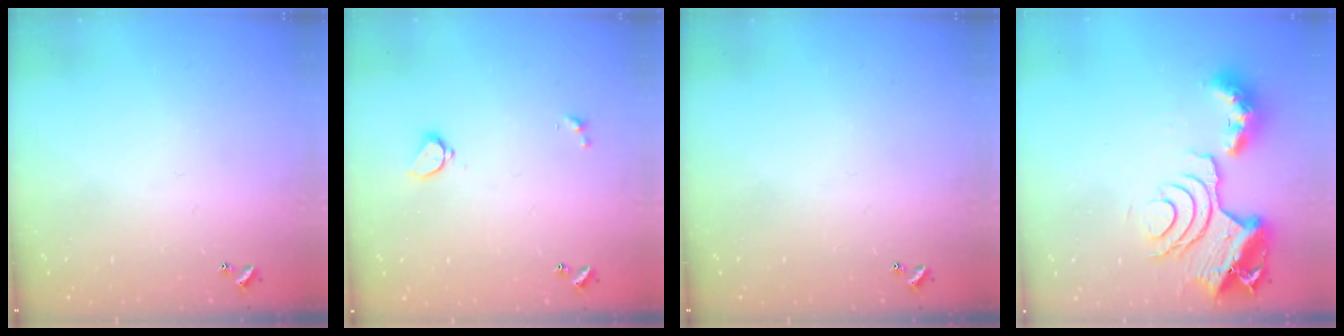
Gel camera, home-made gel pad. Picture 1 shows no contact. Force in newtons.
{"total": 1.7, "press": 1.6, "slide": 0.5}
{"total": 0.0}
{"total": 14.3, "press": 14.2, "slide": 1.1}